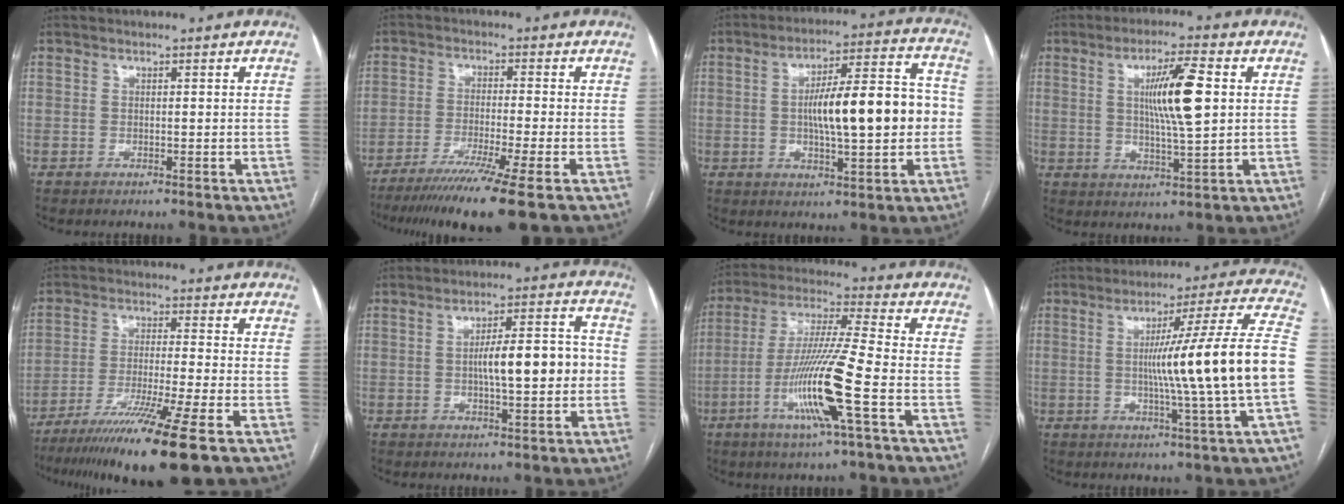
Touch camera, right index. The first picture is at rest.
{"total": 11.6, "force": [-8.1, -1.9, 8.0], "torque": [-0.124, -0.036, -0.127]}
{"total": 15.3, "force": [-0.6, 3.4, 14.9], "torque": [-0.233, 0.031, -0.005]}
{"total": 9.9, "force": [1.9, 0.7, 9.7], "torque": [-0.170, -0.002, 0.035]}
{"total": 15.1, "force": [-10.0, -1.3, 11.2], "torque": [-0.185, -0.048, -0.167]}
{"total": 9.9, "force": [-0.8, 2.1, 9.6], "torque": [-0.150, 0.024, -0.010]}
{"total": 14.5, "force": [-5.1, -0.8, 13.6], "torque": [-0.275, -0.016, -0.101]}
{"total": 18.1, "force": [-1.4, -2.5, 17.9], "torque": [-0.257, 0.001, -0.030]}